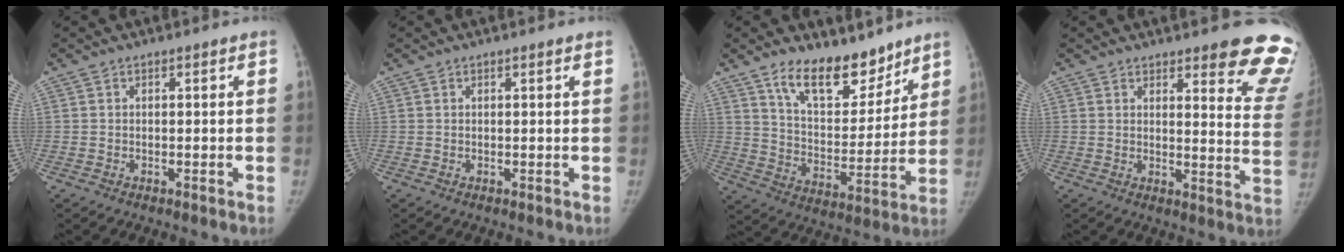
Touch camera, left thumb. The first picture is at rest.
{"total": 0.8, "force": [0.5, -0.1, 0.6], "torque": [-0.011, 0.003, 0.009]}
{"total": 14.6, "force": [10.9, 6.7, 7.1], "torque": [-0.067, -0.079, 0.192]}
{"total": 13.9, "force": [11.0, 3.0, 8.0], "torque": [-0.053, -0.091, 0.110]}